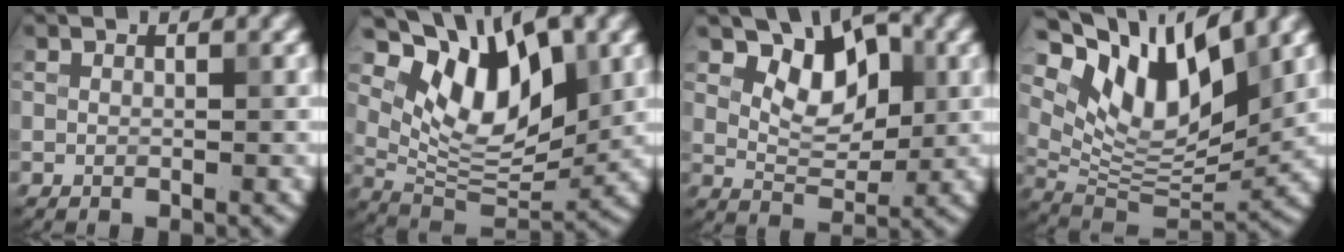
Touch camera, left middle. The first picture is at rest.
{"total": 9.7, "force": [4.7, 4.8, 7.0], "torque": [-0.117, -0.007, 0.082]}
{"total": 5.3, "force": [2.2, 3.1, 3.7], "torque": [-0.060, -0.004, 0.029]}
{"total": 10.9, "force": [6.2, 4.5, 7.8], "torque": [-0.135, 0.000, 0.117]}